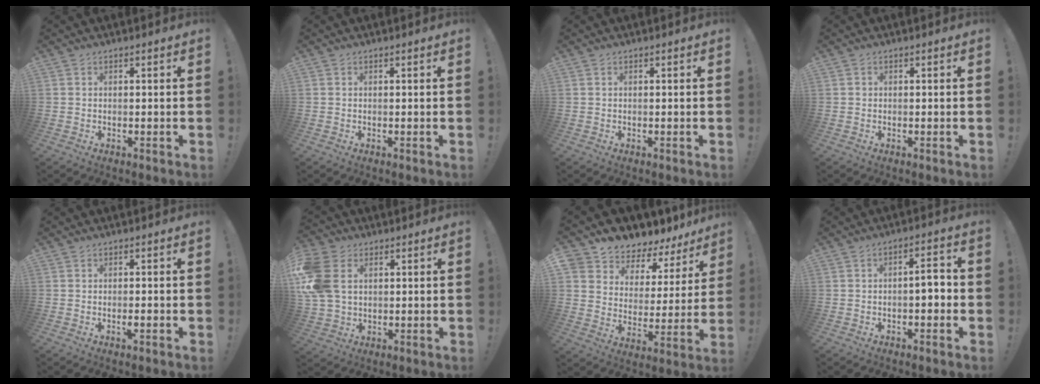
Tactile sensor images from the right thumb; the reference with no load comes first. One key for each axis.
{"total": 0.0}
{"total": 0.0}
{"total": 0.5, "fx": 0.0, "fy": 0.5, "fz": 0.0, "tx": 0.002, "ty": 0.001, "tz": -0.002}
{"total": 1.5, "fx": -0.7, "fy": 0.1, "fz": 1.4, "tx": -0.026, "ty": 0.001, "tz": -0.011}
{"total": 13.5, "fx": 3.1, "fy": 9.7, "fz": 8.9, "tx": -0.196, "ty": 0.000, "tz": 0.064}
{"total": 7.1, "fx": 5.9, "fy": 3.7, "fz": 1.2, "tx": -0.033, "ty": -0.062, "tz": 0.107}
{"total": 5.3, "fx": -1.2, "fy": 2.0, "fz": 4.7, "tx": -0.071, "ty": 0.009, "tz": -0.026}